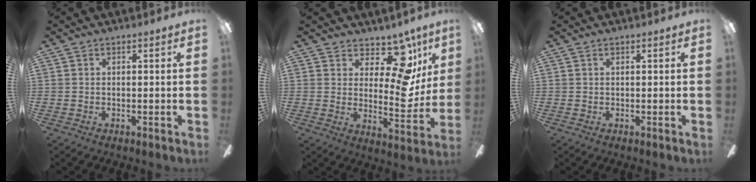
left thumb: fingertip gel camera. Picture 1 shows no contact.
{"total": 14.4, "force": [8.4, 7.3, 9.2], "torque": [-0.125, -0.063, 0.150]}
{"total": 0.0}